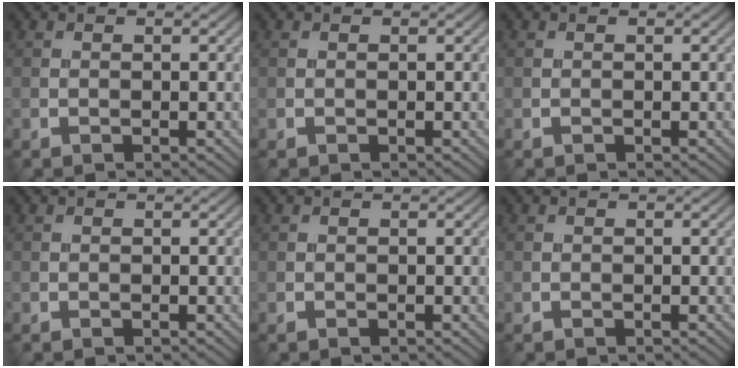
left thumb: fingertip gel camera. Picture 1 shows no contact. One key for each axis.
{"total": 0.0}
{"total": 0.0}
{"total": 0.0}
{"total": 0.0}
{"total": 0.0}